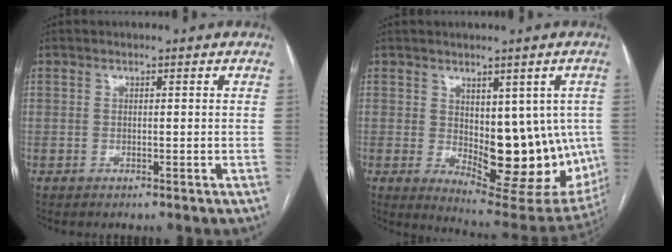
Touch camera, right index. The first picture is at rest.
{"total": 16.0, "force": [-0.9, 7.3, 14.2], "torque": [-0.166, -0.009, 0.012]}